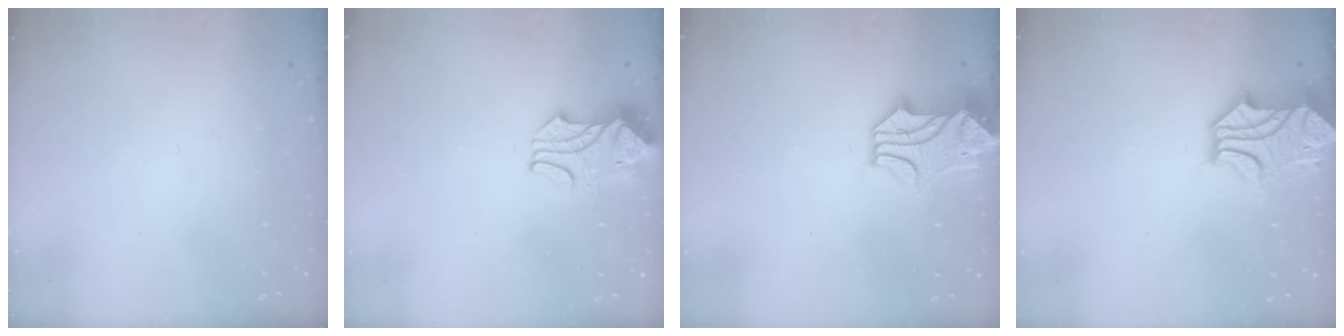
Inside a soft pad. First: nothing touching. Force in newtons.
{"total": 2.4, "press": 2.2, "slide": 1.0}
{"total": 1.0, "press": 0.2, "slide": 1.0}
{"total": 5.1, "press": 4.8, "slide": 1.8}